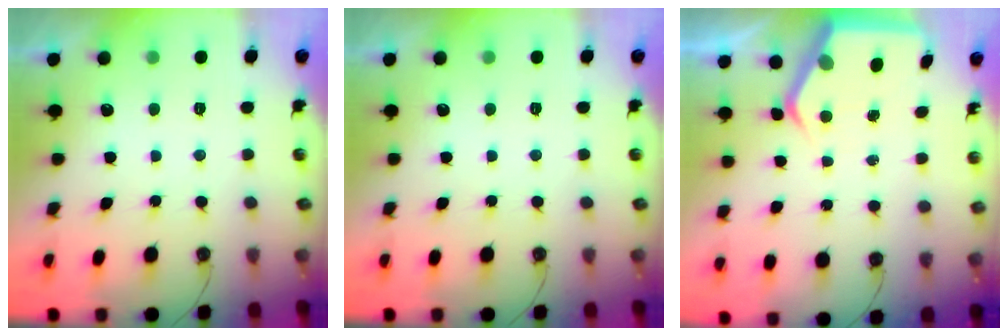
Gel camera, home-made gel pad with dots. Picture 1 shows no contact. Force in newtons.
{"total": 0.0}
{"total": 5.0, "press": 5.0, "slide": 0.2}